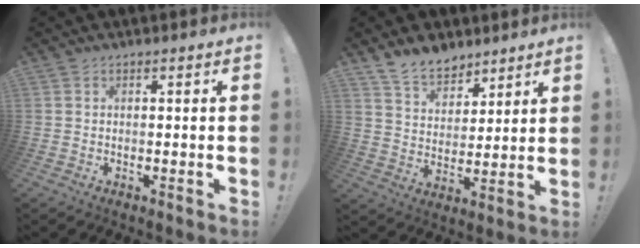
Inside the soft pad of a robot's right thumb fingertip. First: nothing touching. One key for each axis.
{"total": 10.8, "fx": 8.6, "fy": 5.8, "fz": 2.9, "tx": -0.053, "ty": -0.059, "tz": 0.169}